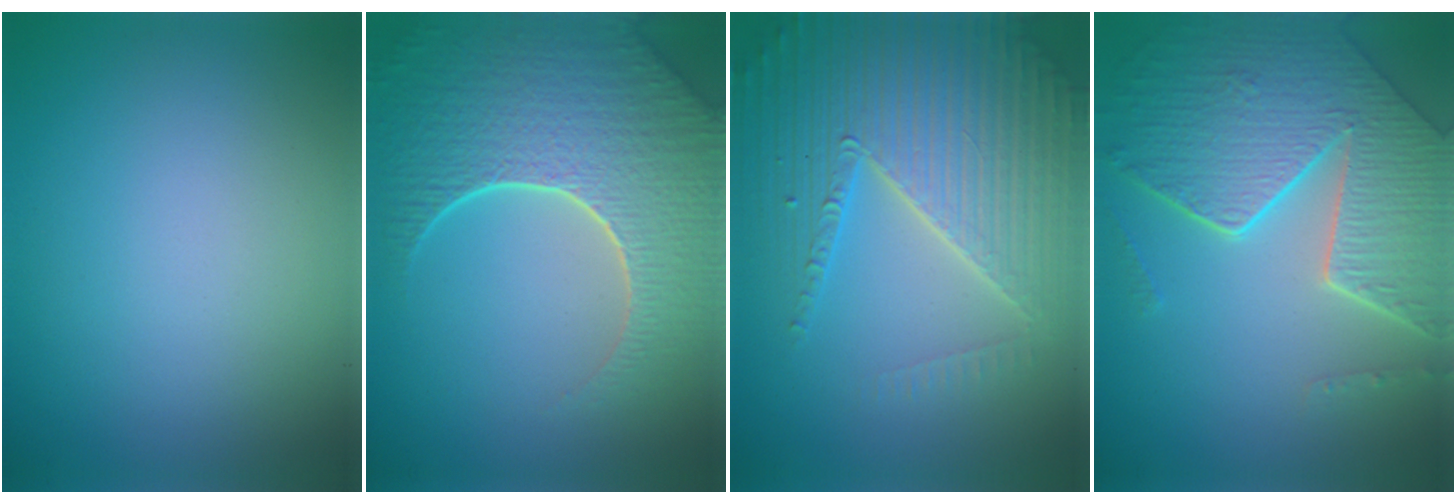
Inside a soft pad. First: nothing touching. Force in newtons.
{"total": 8.9, "press": 6.1, "slide": 6.5}
{"total": 7.0, "press": 6.8, "slide": 1.5}
{"total": 8.1, "press": 5.9, "slide": 5.5}